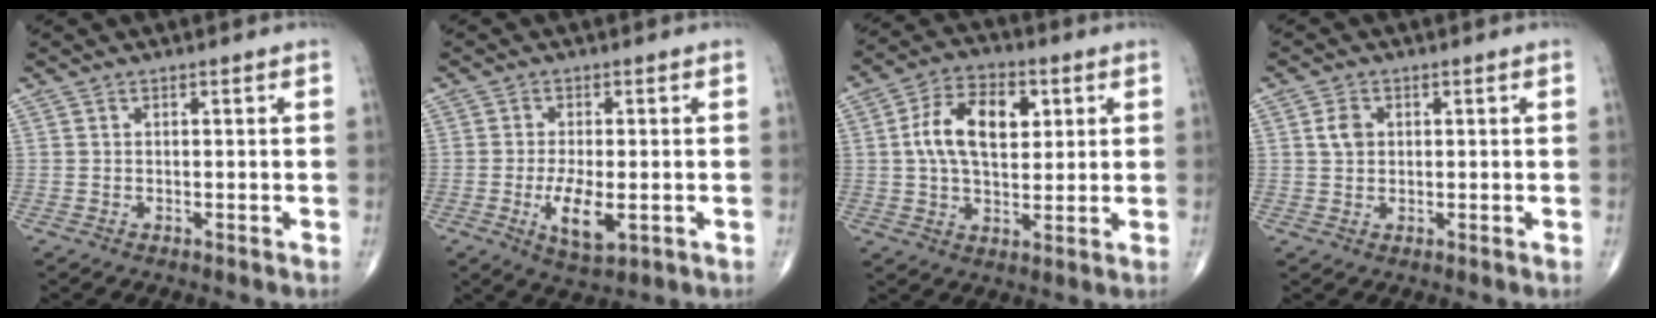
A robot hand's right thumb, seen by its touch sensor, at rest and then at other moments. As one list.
[{"total": 7.1, "force": [-1.8, 2.9, 6.3], "torque": [-0.114, -0.013, -0.026]}, {"total": 12.8, "force": [2.7, 7.5, 10.0], "torque": [-0.157, 0.006, 0.041]}, {"total": 3.0, "force": [0.7, 2.3, 1.8], "torque": [-0.029, 0.001, 0.011]}]